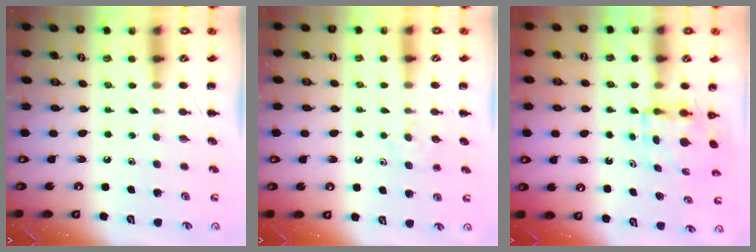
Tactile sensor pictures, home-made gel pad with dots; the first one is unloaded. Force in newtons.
{"total": 5.3, "press": 5.0, "slide": 1.8}
{"total": 3.9, "press": 3.9, "slide": 0.3}